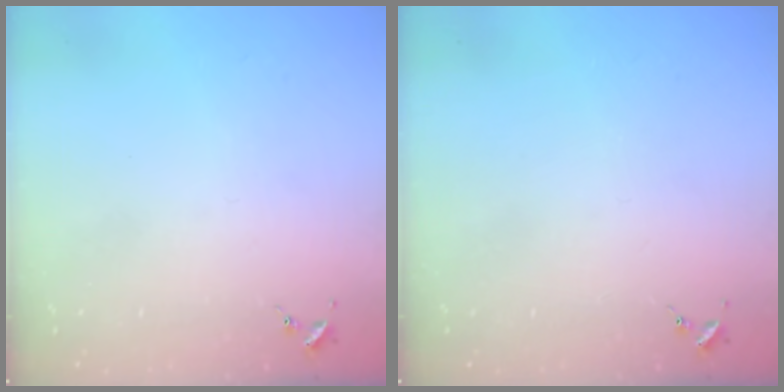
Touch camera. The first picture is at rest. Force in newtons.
{"total": 0.0}